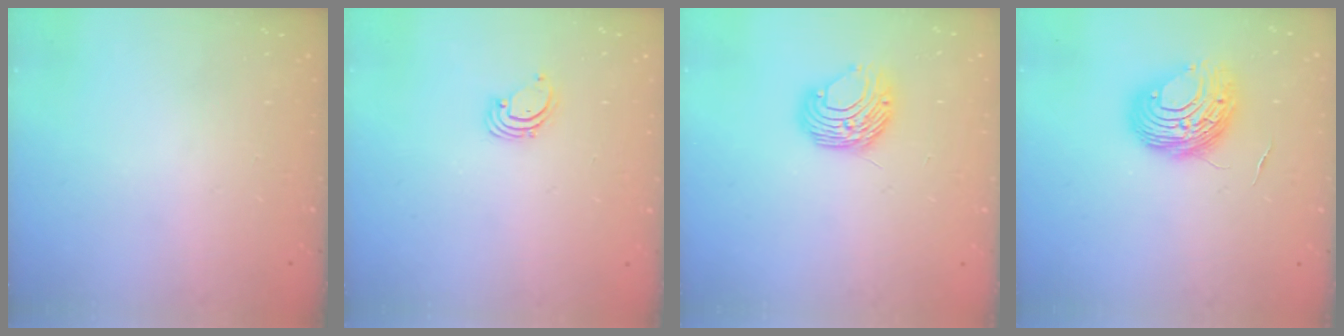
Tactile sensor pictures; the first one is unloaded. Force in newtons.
{"total": 1.6, "press": 1.6, "slide": 0.1}
{"total": 8.9, "press": 8.9, "slide": 0.7}
{"total": 9.7, "press": 9.6, "slide": 1.3}